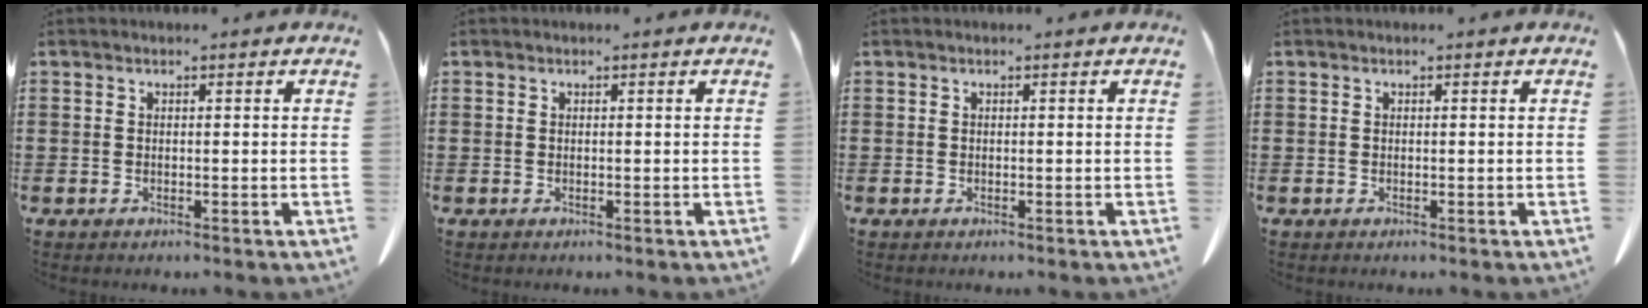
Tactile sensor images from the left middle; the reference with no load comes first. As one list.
[{"total": 0.0}, {"total": 0.0}, {"total": 0.0}]